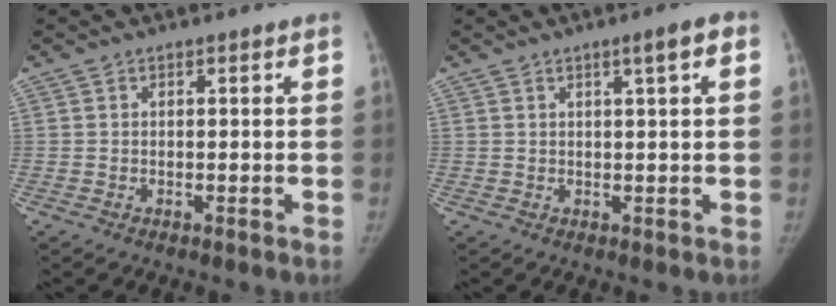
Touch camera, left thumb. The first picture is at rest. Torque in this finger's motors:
{"motor_torque": [-0.10, 0.07, 0.37, 0.08, 0.00]}